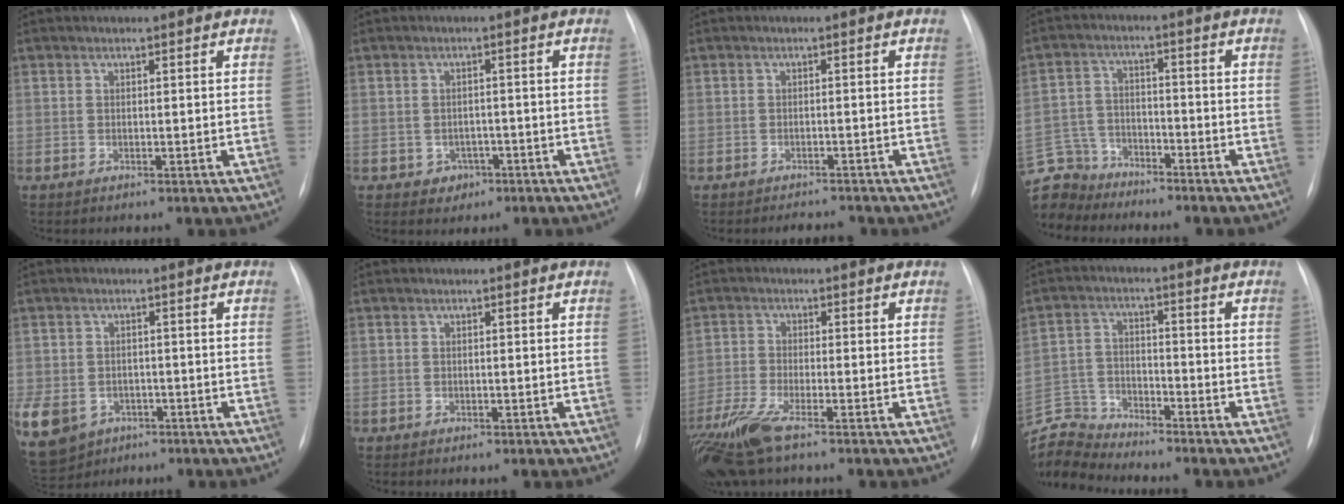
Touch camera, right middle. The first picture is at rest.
{"total": 2.8, "force": [-1.3, 2.4, 0.7], "torque": [-0.002, 0.010, -0.010]}
{"total": 3.0, "force": [-2.8, 0.9, 0.3], "torque": [-0.003, -0.004, -0.038]}
{"total": 11.0, "force": [-9.8, 4.8, 0.7], "torque": [-0.041, 0.018, -0.186]}
{"total": 22.6, "force": [-10.0, 17.9, 9.4], "torque": [-0.338, -0.017, -0.145]}
{"total": 1.0, "force": [-0.6, 0.8, 0.1], "torque": [-0.004, 0.005, -0.008]}
{"total": 8.9, "force": [-6.1, 1.7, 6.2], "torque": [-0.137, -0.018, -0.118]}
{"total": 8.2, "force": [-8.1, -0.1, -0.8], "torque": [0.007, 0.011, -0.158]}